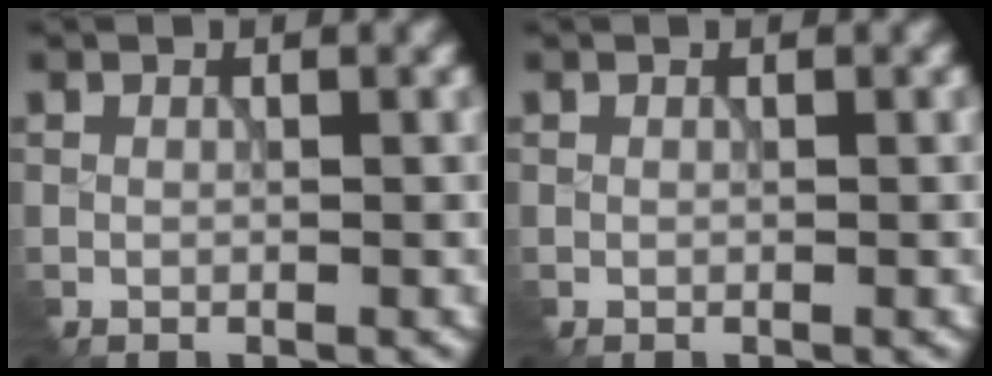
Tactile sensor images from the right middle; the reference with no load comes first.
{"total": 0.0}